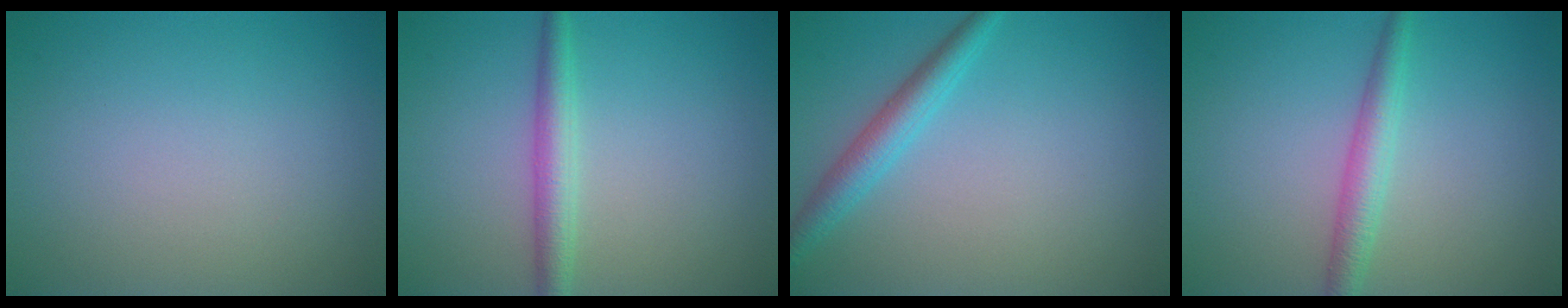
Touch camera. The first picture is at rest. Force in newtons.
{"total": 2.7, "press": 2.7, "slide": 0.1}
{"total": 2.8, "press": 2.8, "slide": 0.1}
{"total": 2.7, "press": 2.7, "slide": 0.0}